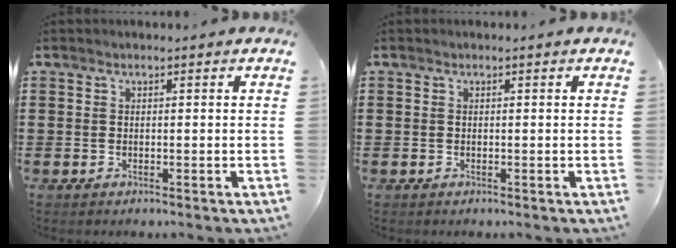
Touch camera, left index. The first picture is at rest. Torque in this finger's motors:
{"motor_torque": [0.08, 0.05, 0.00, 0.01]}